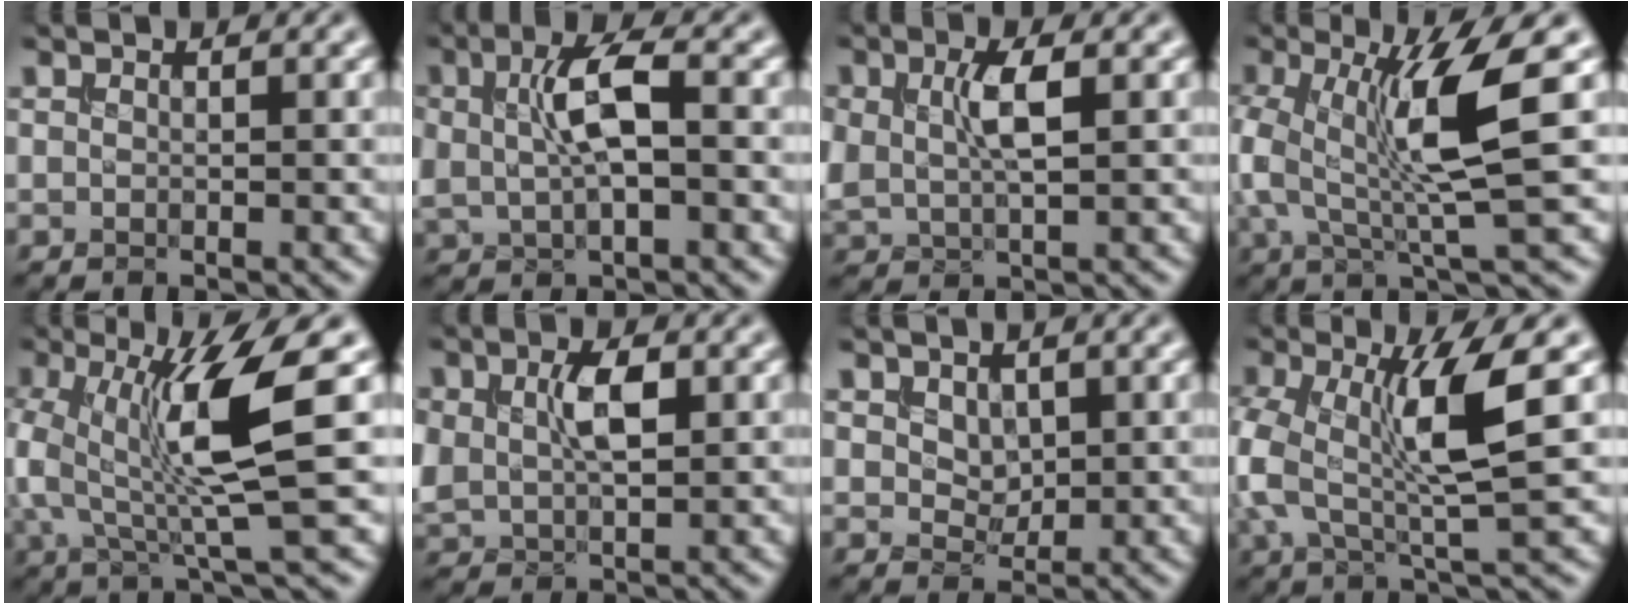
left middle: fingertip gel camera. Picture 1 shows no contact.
{"total": 4.9, "force": [0.6, 2.1, 4.3], "torque": [-0.094, 0.009, 0.011]}
{"total": 3.7, "force": [1.0, 1.8, 3.1], "torque": [-0.073, 0.003, 0.023]}
{"total": 7.9, "force": [0.8, 1.4, 7.7], "torque": [-0.152, 0.001, 0.017]}
{"total": 8.7, "force": [1.0, 1.5, 8.5], "torque": [-0.161, -0.003, 0.020]}
{"total": 4.5, "force": [1.0, 2.7, 3.4], "torque": [-0.081, 0.001, 0.023]}
{"total": 1.8, "force": [0.7, 1.3, 0.9], "torque": [-0.021, -0.006, 0.016]}
{"total": 7.9, "force": [0.8, 2.2, 7.6], "torque": [-0.163, 0.006, 0.009]}